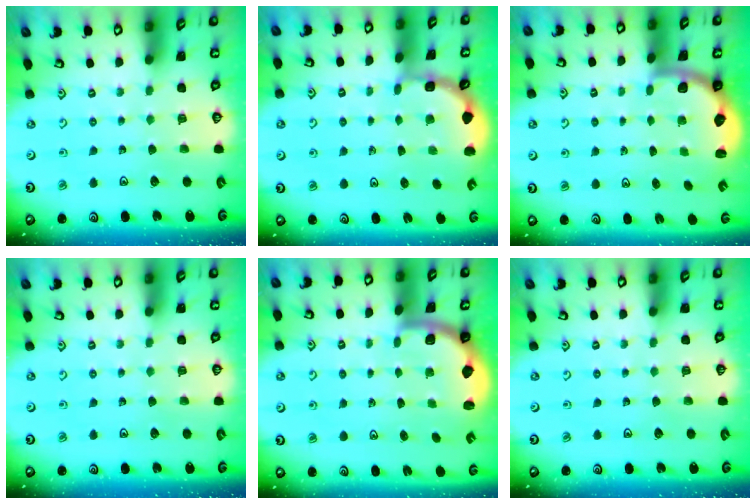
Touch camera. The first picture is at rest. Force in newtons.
{"total": 2.0, "press": 2.0, "slide": 0.1}
{"total": 2.4, "press": 1.7, "slide": 1.6}
{"total": 0.0}
{"total": 2.0, "press": 2.0, "slide": 0.5}
{"total": 0.0}